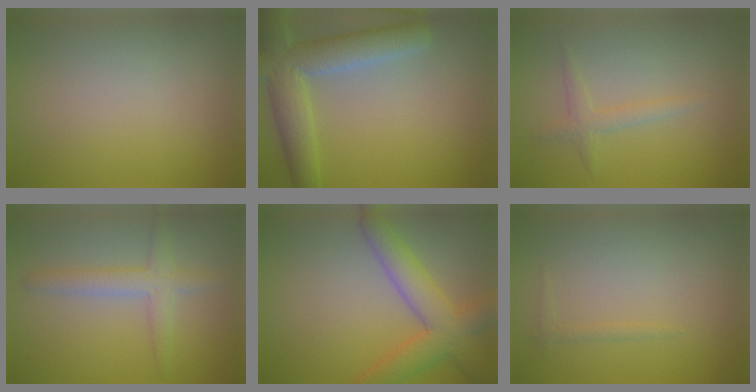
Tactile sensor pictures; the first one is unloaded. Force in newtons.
{"total": 6.5, "press": 6.4, "slide": 0.8}
{"total": 1.5, "press": 1.5, "slide": 0.1}
{"total": 2.9, "press": 2.9, "slide": 0.2}
{"total": 5.1, "press": 5.1, "slide": 0.2}
{"total": 0.6, "press": 0.6, "slide": 0.1}